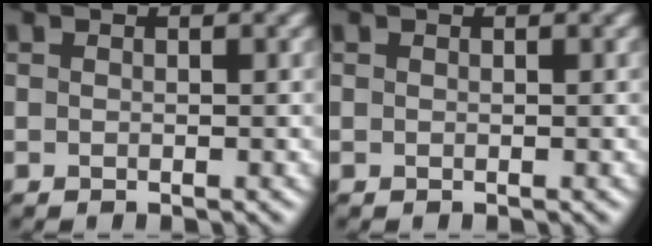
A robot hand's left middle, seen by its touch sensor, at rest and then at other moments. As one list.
[{"total": 0.0}]